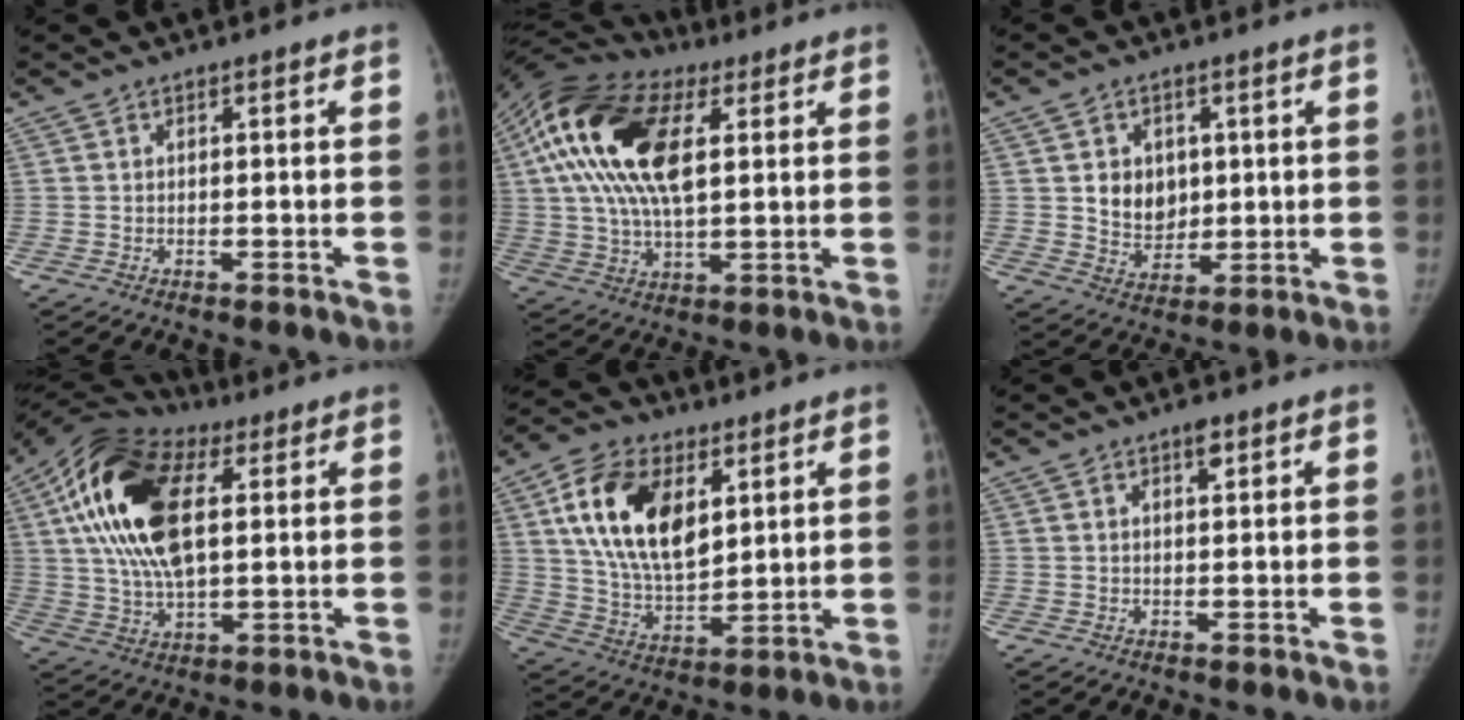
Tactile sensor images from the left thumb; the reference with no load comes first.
{"total": 21.7, "force": [6.0, 10.9, 17.8], "torque": [-0.353, 0.012, 0.097]}
{"total": 7.4, "force": [1.5, 5.9, 4.2], "torque": [-0.030, -0.015, 0.036]}
{"total": 21.0, "force": [5.6, 10.7, 17.2], "torque": [-0.330, 0.007, 0.090]}
{"total": 17.9, "force": [6.5, 10.2, 13.2], "torque": [-0.212, -0.024, 0.120]}
{"total": 1.8, "force": [1.2, 0.7, 1.3], "torque": [-0.011, -0.007, 0.017]}